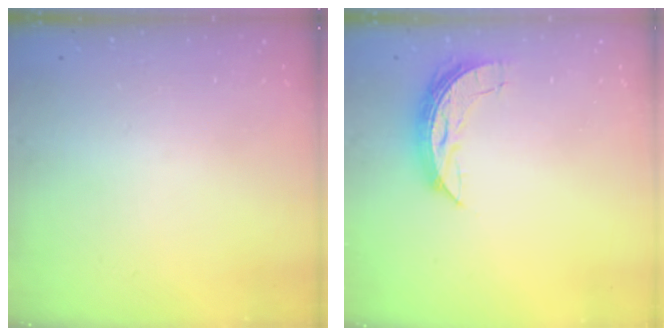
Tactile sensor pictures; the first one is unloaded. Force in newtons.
{"total": 7.6, "press": 7.5, "slide": 1.1}